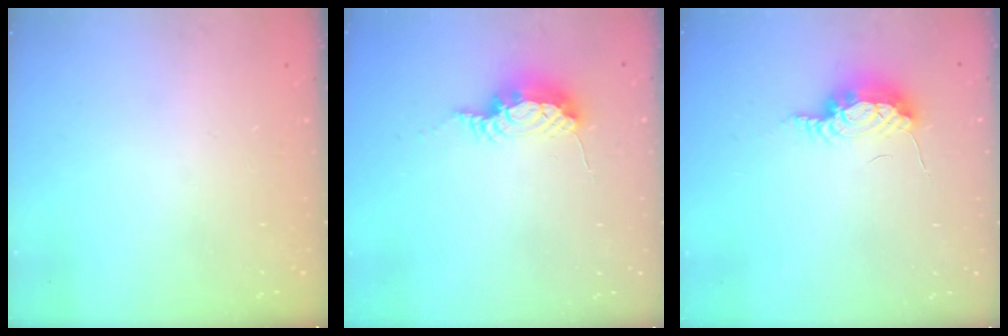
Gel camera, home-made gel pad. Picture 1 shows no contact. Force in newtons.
{"total": 7.8, "press": 7.8, "slide": 0.2}
{"total": 8.1, "press": 7.8, "slide": 2.3}